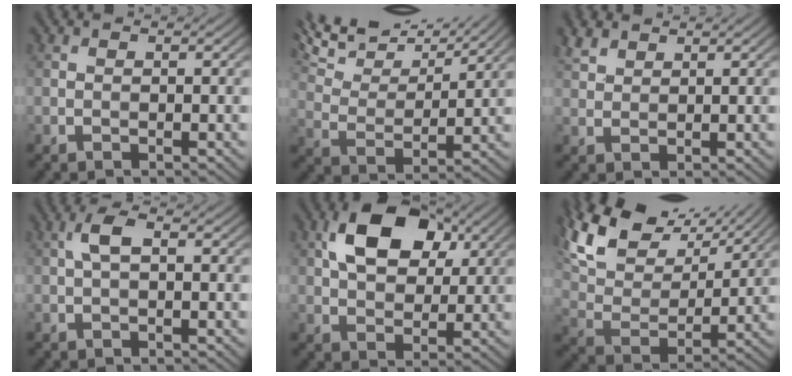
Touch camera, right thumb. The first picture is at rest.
{"total": 14.5, "force": [12.0, 3.7, 7.3], "torque": [-0.171, 0.008, 0.173]}
{"total": 2.9, "force": [2.2, 1.4, 1.2], "torque": [-0.031, 0.008, 0.050]}
{"total": 2.7, "force": [0.2, 0.9, 2.5], "torque": [-0.056, 0.014, 0.000]}
{"total": 10.9, "force": [4.0, 6.7, 7.6], "torque": [-0.144, 0.014, 0.065]}
{"total": 15.2, "force": [10.7, 6.8, 8.4], "torque": [-0.211, 0.027, 0.176]}